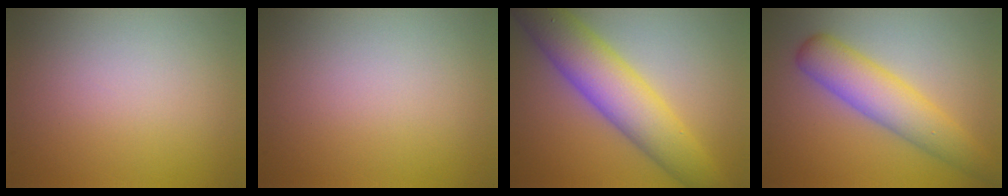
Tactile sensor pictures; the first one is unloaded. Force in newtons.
{"total": 0.0}
{"total": 7.5, "press": 7.5, "slide": 0.1}
{"total": 5.2, "press": 5.2, "slide": 0.3}